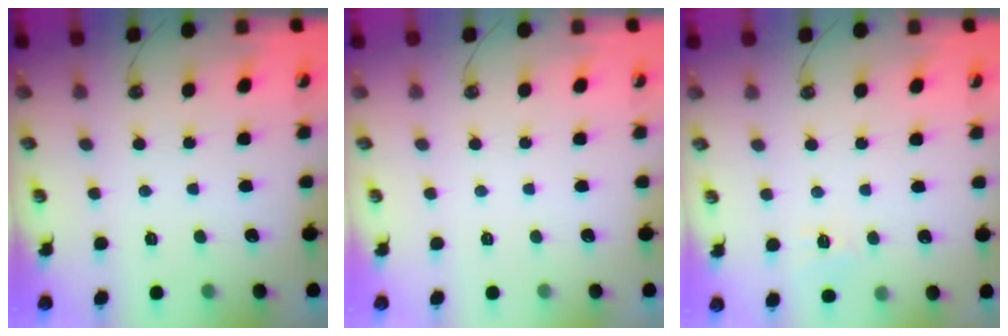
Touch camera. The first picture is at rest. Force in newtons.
{"total": 0.0}
{"total": 7.9, "press": 7.9, "slide": 0.7}